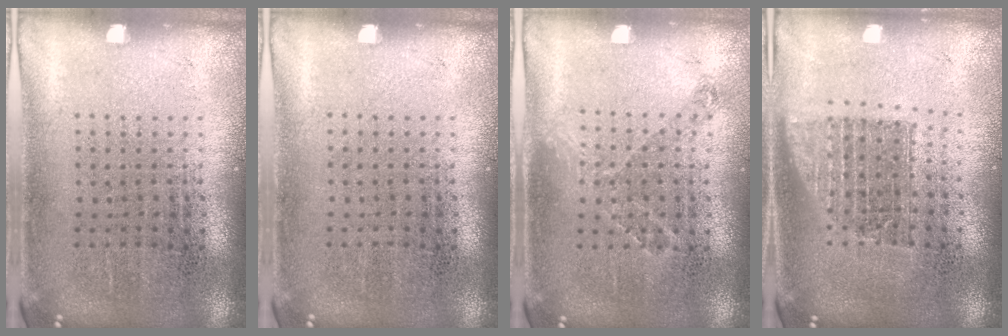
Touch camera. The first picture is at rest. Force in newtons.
{"total": 0.0}
{"total": 0.8, "press": 0.7, "slide": 0.4}
{"total": 1.4, "press": 1.2, "slide": 0.7}